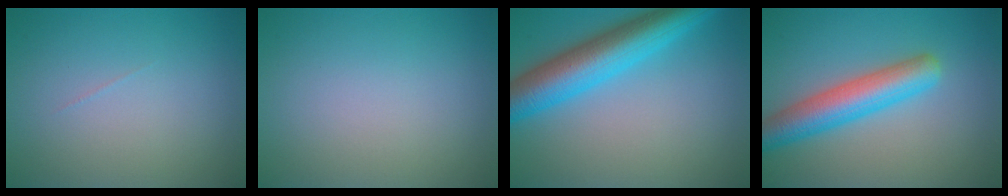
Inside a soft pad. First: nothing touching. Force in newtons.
{"total": 0.0}
{"total": 8.1, "press": 8.1, "slide": 0.4}
{"total": 5.7, "press": 5.7, "slide": 0.3}